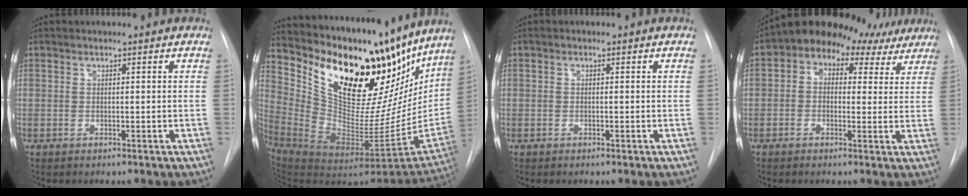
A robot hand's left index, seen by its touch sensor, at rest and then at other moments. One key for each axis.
{"total": 27.8, "fx": 21.7, "fy": 11.3, "fz": 13.3, "tx": -0.244, "ty": -0.013, "tz": 0.326}
{"total": 0.0}
{"total": 12.6, "fx": 8.6, "fy": 7.7, "fz": 5.2, "tx": -0.060, "ty": 0.049, "tz": 0.102}